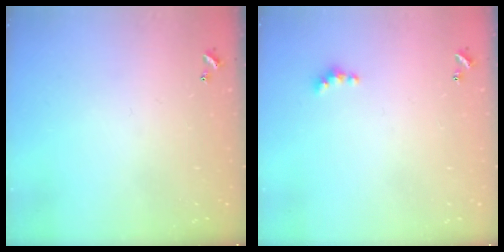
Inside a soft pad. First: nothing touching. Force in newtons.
{"total": 2.8, "press": 2.8, "slide": 0.5}